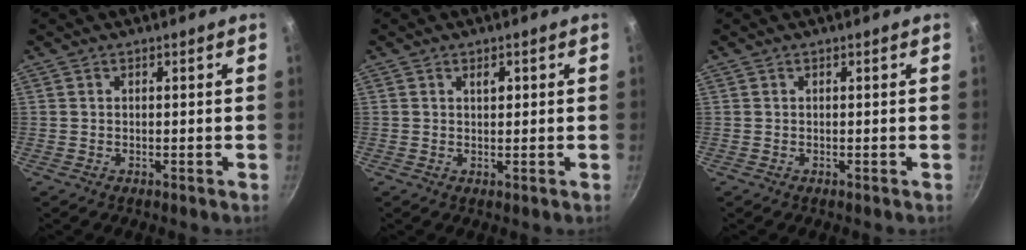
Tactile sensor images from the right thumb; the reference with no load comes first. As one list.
[{"total": 1.7, "force": [0.6, 1.0, 1.3], "torque": [-0.011, -0.003, 0.009]}, {"total": 0.0}]